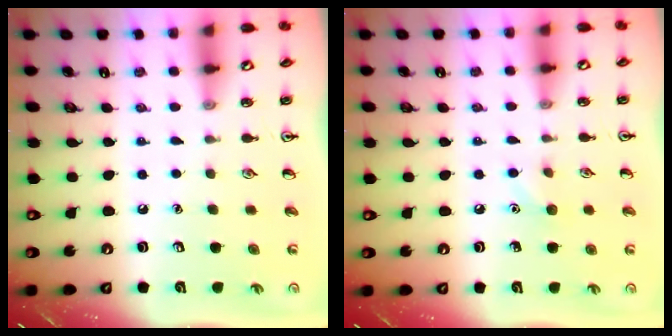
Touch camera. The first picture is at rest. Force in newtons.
{"total": 5.8, "press": 5.5, "slide": 1.8}